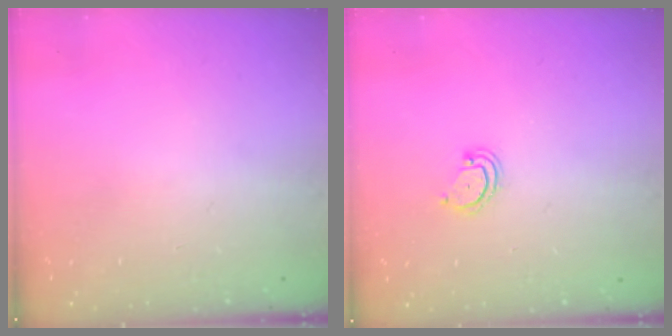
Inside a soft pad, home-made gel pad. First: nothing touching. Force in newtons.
{"total": 2.5, "press": 2.5, "slide": 0.2}